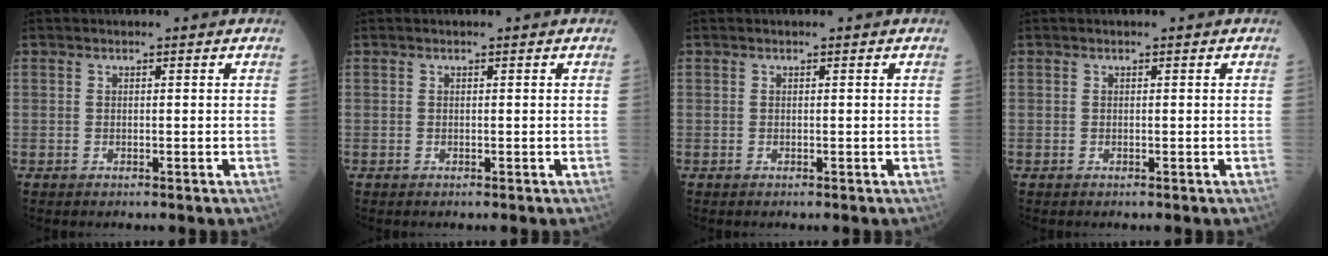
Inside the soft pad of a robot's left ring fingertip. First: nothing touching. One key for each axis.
{"total": 0.0}
{"total": 0.0}
{"total": 0.0}